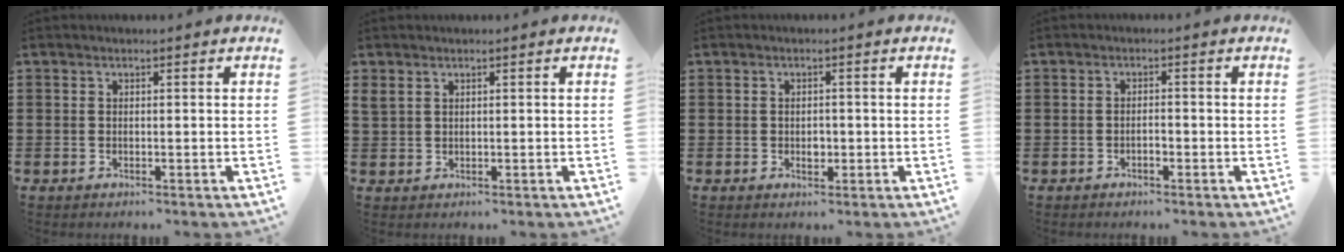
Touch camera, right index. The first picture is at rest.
{"total": 1.3, "force": [0.9, 0.8, 0.5], "torque": [-0.012, 0.002, 0.018]}
{"total": 1.8, "force": [-0.3, 1.1, 1.4], "torque": [-0.027, 0.004, -0.006]}
{"total": 1.5, "force": [-0.7, 0.5, 1.2], "torque": [-0.025, -0.001, -0.013]}